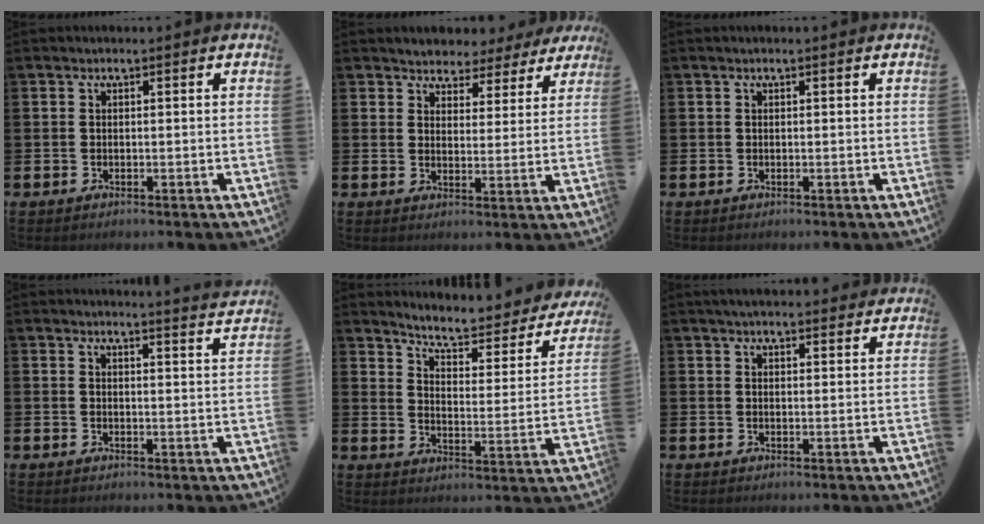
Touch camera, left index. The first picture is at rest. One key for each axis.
{"total": 3.7, "fx": 3.3, "fy": 1.6, "fz": -0.2, "tx": -0.013, "ty": -0.024, "tz": 0.054}
{"total": 0.0}
{"total": 3.1, "fx": 3.1, "fy": -0.5, "fz": -0.1, "tx": 0.008, "ty": -0.026, "tz": 0.052}
{"total": 6.0, "fx": 5.5, "fy": 1.3, "fz": 2.0, "tx": -0.061, "ty": -0.044, "tz": 0.087}
{"total": 3.4, "fx": 3.3, "fy": 0.6, "fz": 0.7, "tx": -0.015, "ty": -0.011, "tz": 0.059}